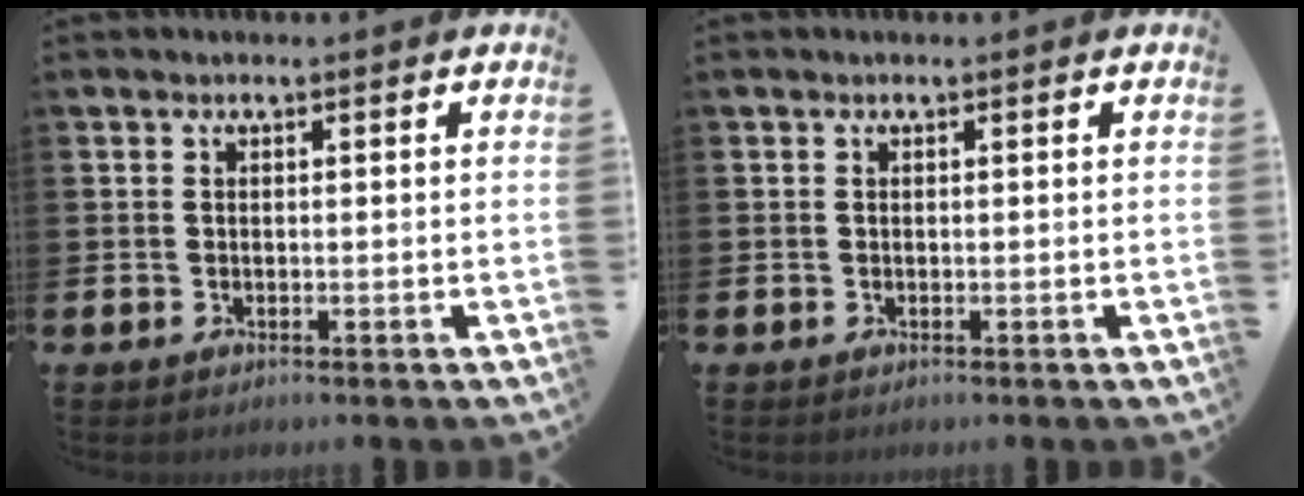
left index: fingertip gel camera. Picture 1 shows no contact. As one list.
[{"total": 0.0}]